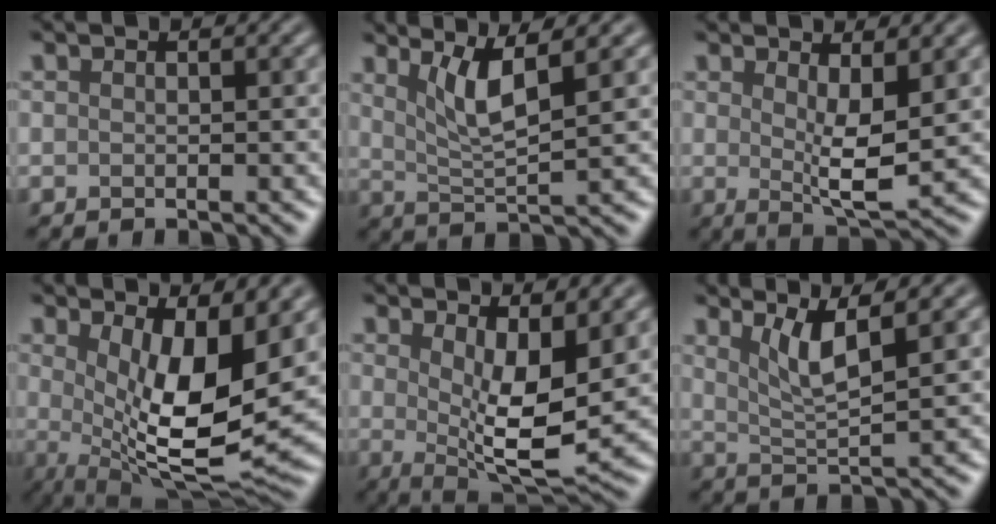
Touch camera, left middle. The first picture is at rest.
{"total": 4.2, "force": [2.0, 0.8, 3.6], "torque": [-0.066, -0.003, 0.041]}
{"total": 4.2, "force": [1.0, 1.1, 3.9], "torque": [-0.066, -0.016, 0.020]}
{"total": 10.7, "force": [1.7, 3.8, 9.9], "torque": [-0.162, -0.029, 0.034]}
{"total": 7.4, "force": [1.4, 2.6, 6.7], "torque": [-0.112, -0.015, 0.029]}
{"total": 3.8, "force": [2.0, 0.7, 3.2], "torque": [-0.056, -0.002, 0.040]}